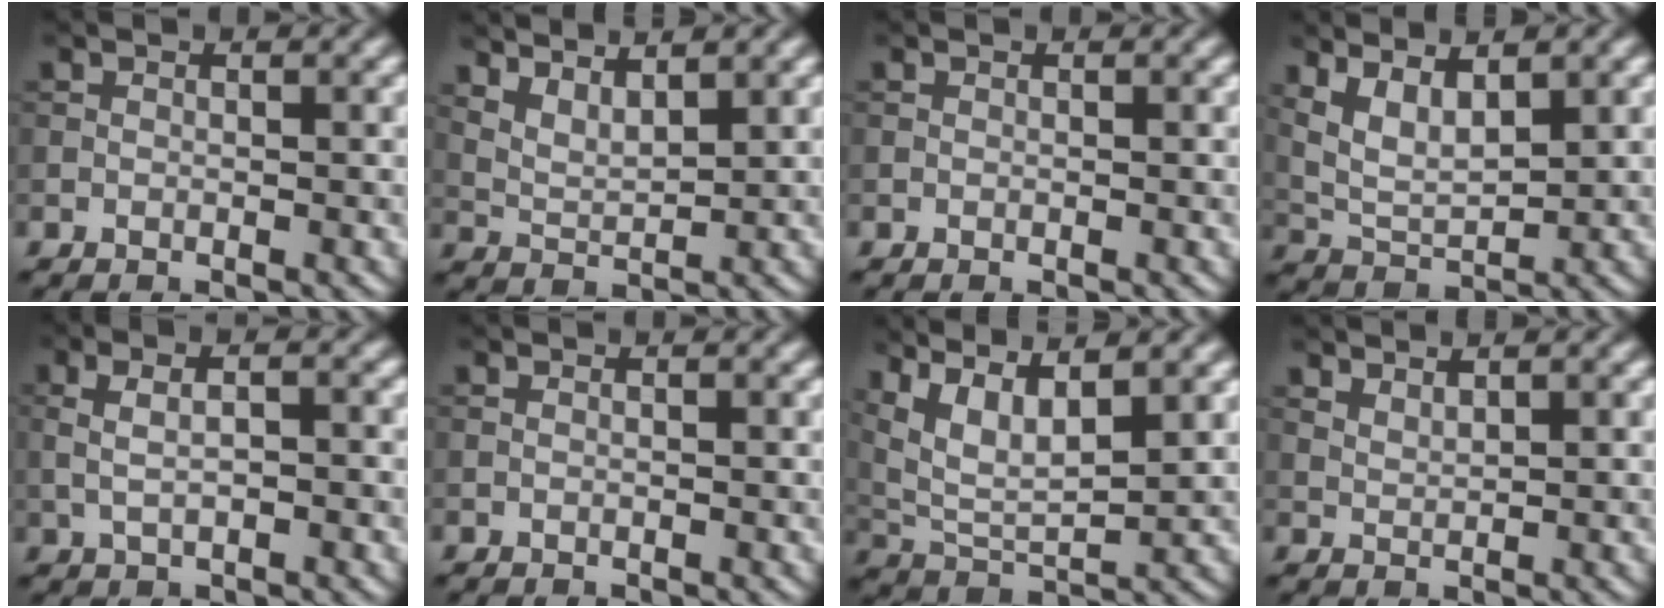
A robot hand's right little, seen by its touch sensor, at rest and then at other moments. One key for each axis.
{"total": 3.3, "fx": 2.7, "fy": 0.8, "fz": 1.7, "tx": -0.035, "ty": -0.001, "tz": 0.055}
{"total": 0.0}
{"total": 4.3, "fx": 2.1, "fy": 1.7, "fz": 3.3, "tx": -0.079, "ty": -0.005, "tz": 0.046}
{"total": 4.0, "fx": 0.6, "fy": 1.9, "fz": 3.4, "tx": -0.058, "ty": 0.009, "tz": 0.007}
{"total": 0.0}
{"total": 8.5, "fx": 4.9, "fy": 3.0, "fz": 6.2, "tx": -0.136, "ty": 0.020, "tz": 0.080}
{"total": 1.3, "fx": 1.2, "fy": 0.2, "fz": 0.5, "tx": -0.012, "ty": -0.002, "tz": 0.027}